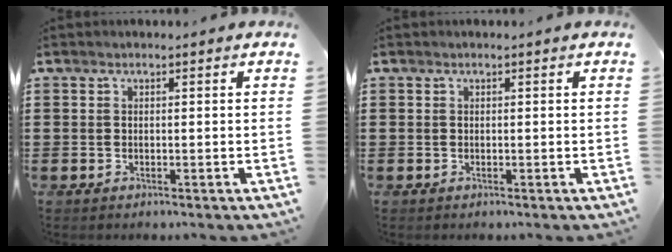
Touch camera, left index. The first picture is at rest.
{"total": 0.0}